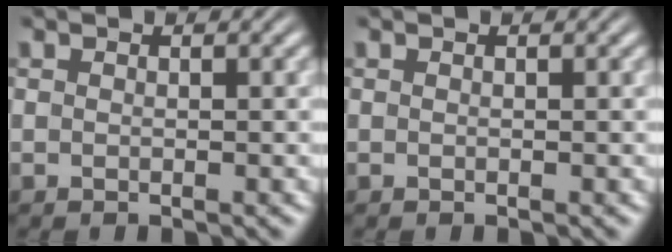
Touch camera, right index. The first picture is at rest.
{"total": 0.0}